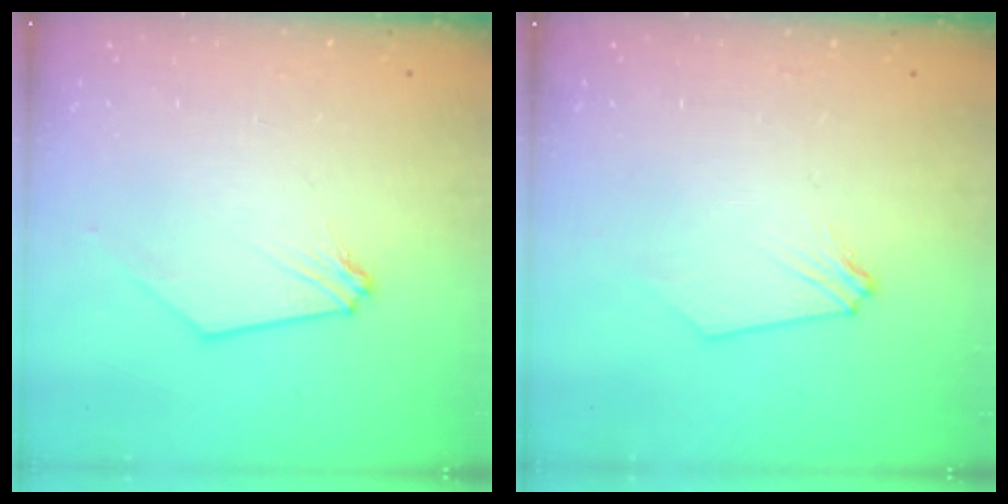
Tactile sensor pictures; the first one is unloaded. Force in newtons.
{"total": 0.0}